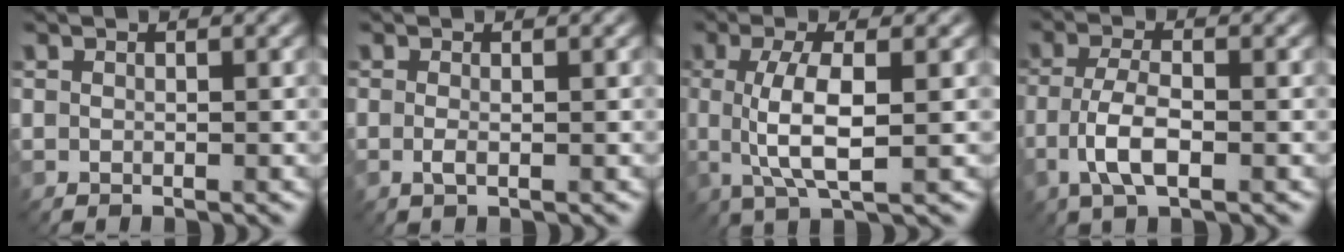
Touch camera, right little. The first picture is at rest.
{"total": 0.9, "force": [-0.2, 0.2, 0.9], "torque": [-0.021, -0.004, -0.004]}
{"total": 5.3, "force": [0.0, 1.4, 5.1], "torque": [-0.106, 0.001, 0.002]}
{"total": 4.0, "force": [-1.5, 1.3, 3.5], "torque": [-0.075, 0.003, -0.034]}